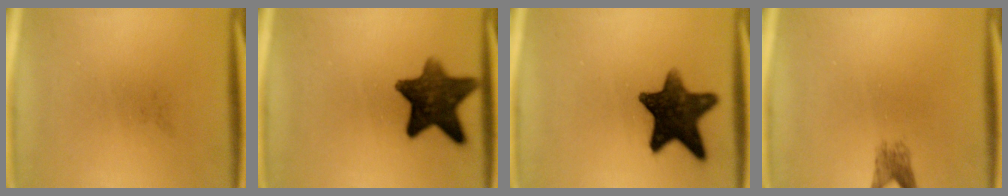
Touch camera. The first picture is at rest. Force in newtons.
{"total": 11.4}
{"total": 13.5}
{"total": 2.2}